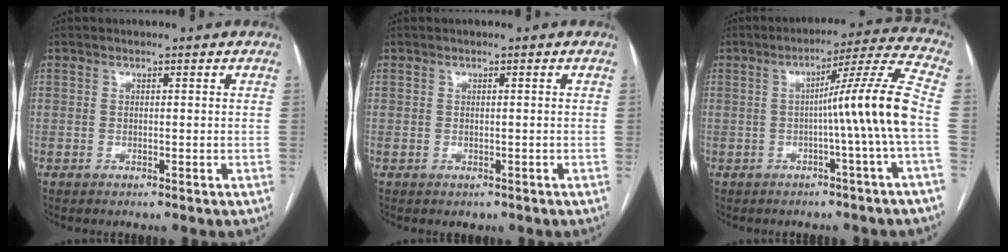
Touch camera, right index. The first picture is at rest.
{"total": 0.9, "force": [-0.3, 0.8, 0.1], "torque": [-0.004, 0.003, 0.000]}
{"total": 11.2, "force": [-1.6, -2.6, 10.7], "torque": [-0.148, 0.012, -0.023]}